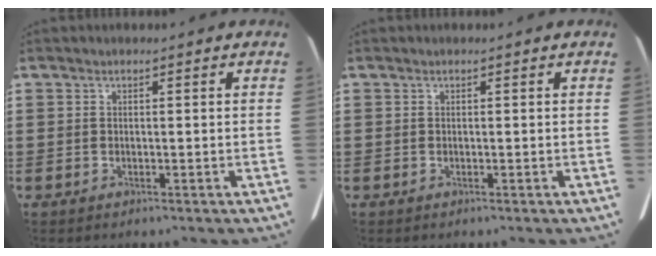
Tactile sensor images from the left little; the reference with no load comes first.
{"total": 0.0}